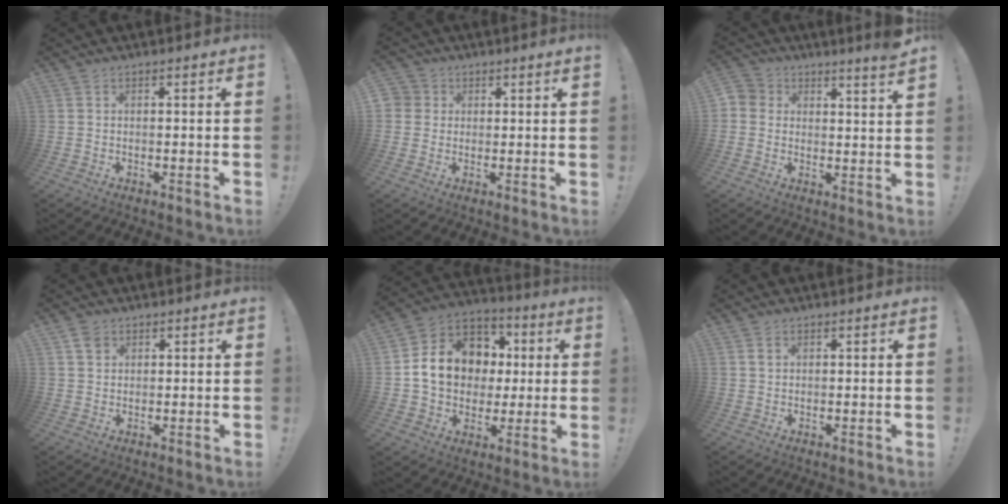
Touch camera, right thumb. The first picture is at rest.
{"total": 3.0, "force": [1.2, 2.6, 0.8], "torque": [-0.015, 0.001, 0.022]}
{"total": 4.5, "force": [3.6, 1.9, 2.0], "torque": [-0.034, -0.025, 0.065]}
{"total": 2.6, "force": [1.5, 2.1, 0.7], "torque": [0.003, -0.006, 0.023]}
{"total": 16.0, "force": [2.1, 13.1, 9.1], "torque": [-0.137, 0.002, 0.052]}
{"total": 1.3, "force": [0.6, 0.9, 0.6], "torque": [-0.013, 0.002, 0.011]}